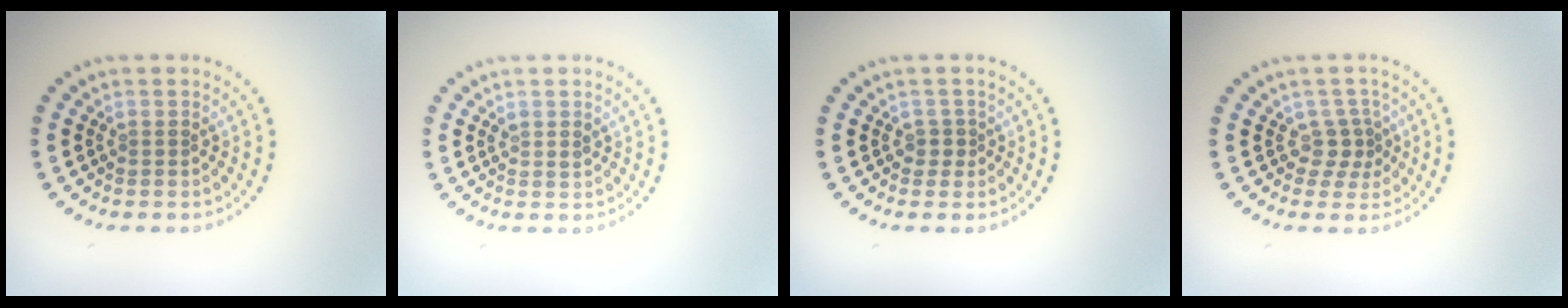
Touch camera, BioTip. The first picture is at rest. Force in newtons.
{"total": 0.8, "press": 0.8, "slide": 0.3}
{"total": 1.1, "press": 0.9, "slide": 0.6}
{"total": 2.0, "press": 1.5, "slide": 1.3}